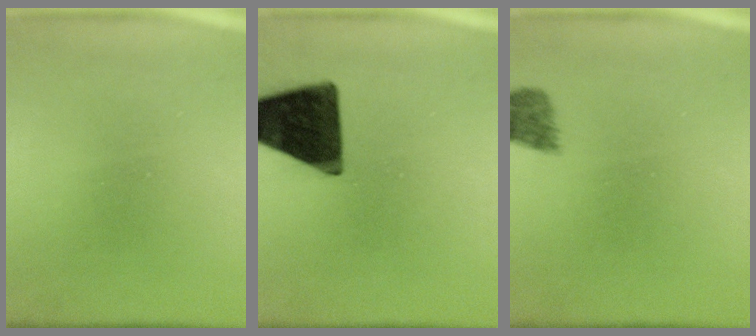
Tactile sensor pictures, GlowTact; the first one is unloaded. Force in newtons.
{"total": 16.0}
{"total": 1.9}